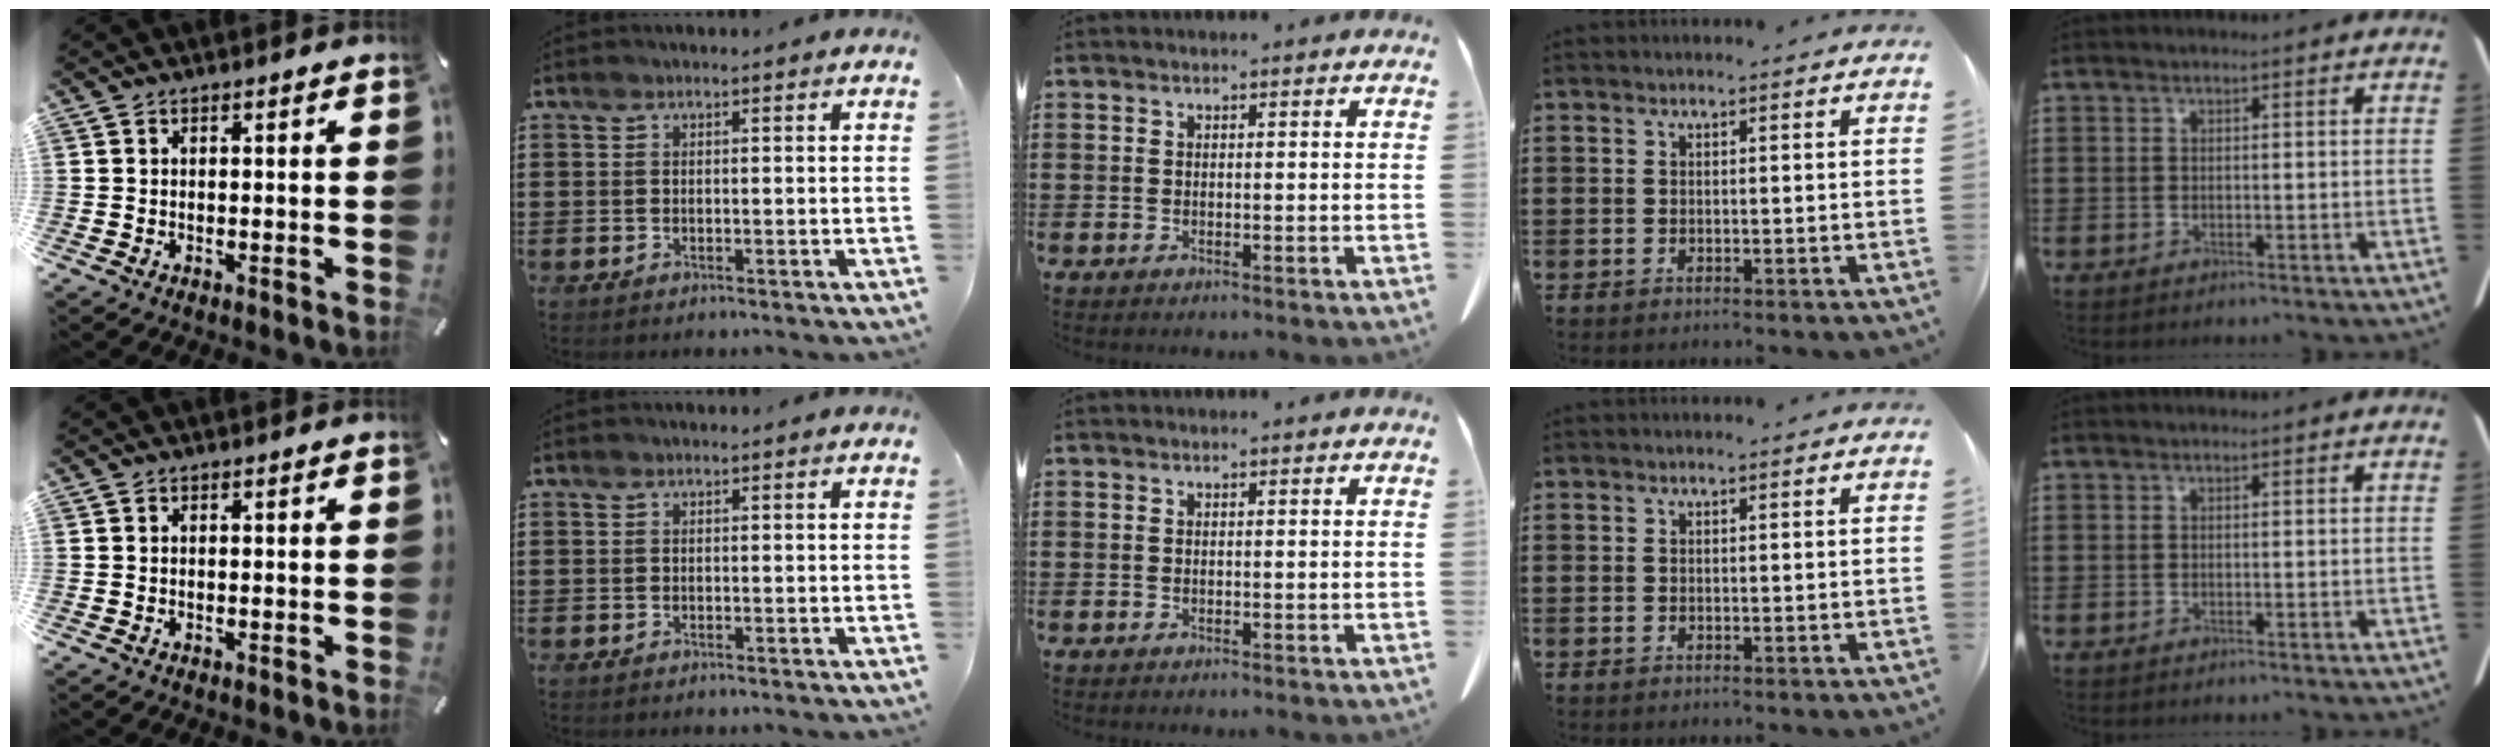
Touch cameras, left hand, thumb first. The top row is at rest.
{}